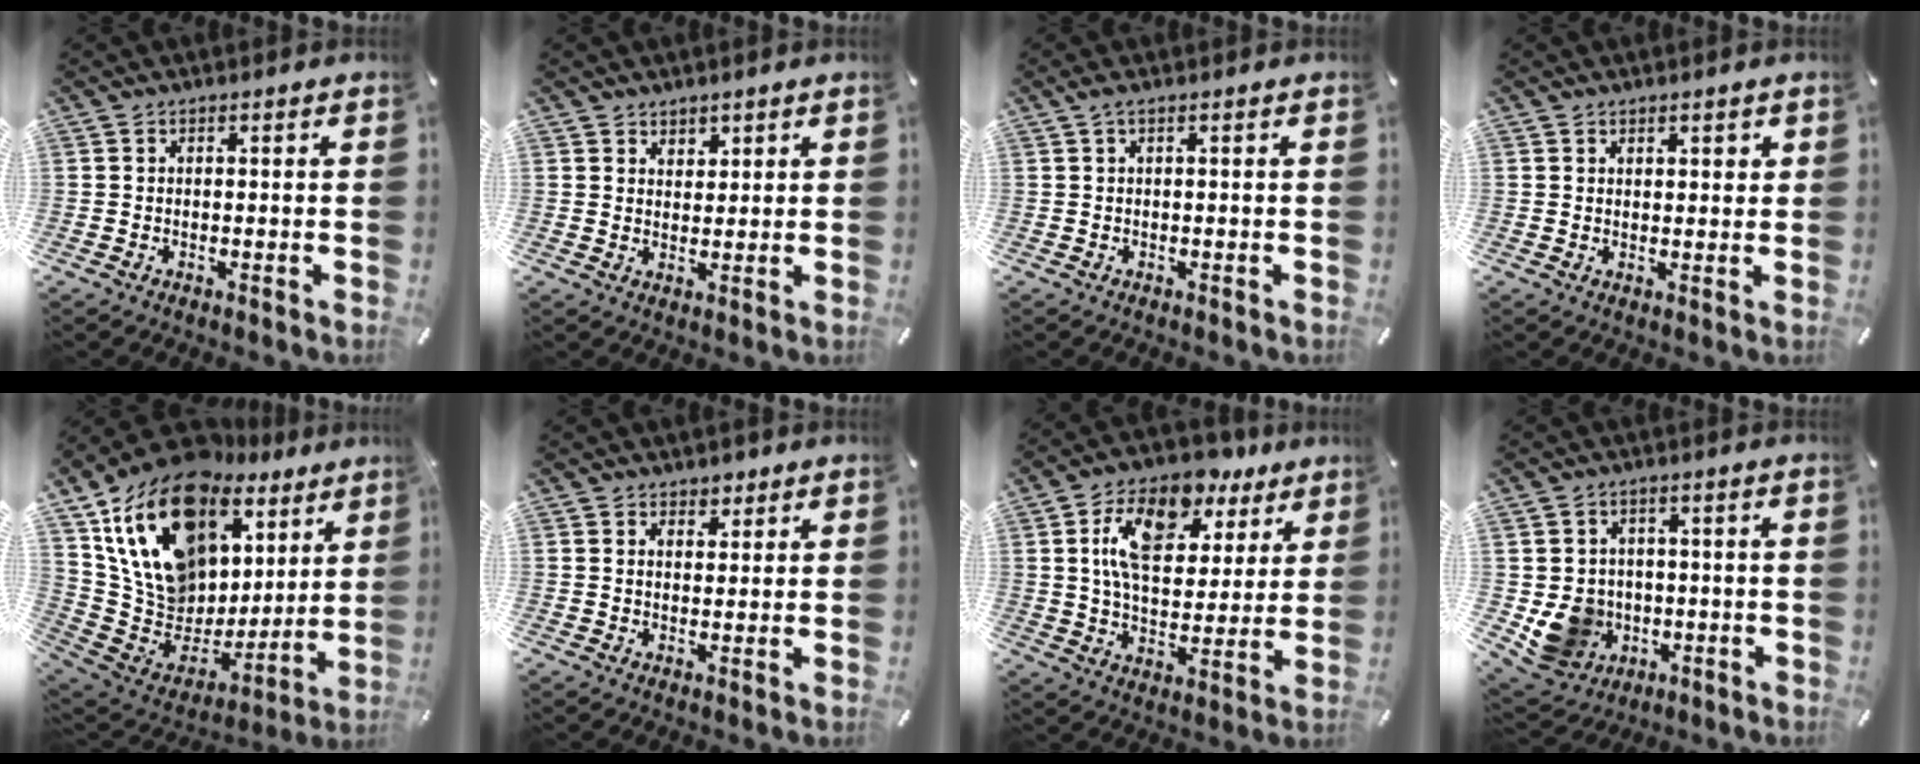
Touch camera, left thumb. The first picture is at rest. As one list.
[{"total": 3.1, "force": [2.1, 2.3, -0.2], "torque": [0.013, -0.007, 0.036]}, {"total": 1.2, "force": [0.3, 0.2, 1.1], "torque": [-0.023, 0.002, 0.005]}, {"total": 1.6, "force": [1.1, 1.0, 0.3], "torque": [0.002, -0.001, 0.019]}, {"total": 20.1, "force": [10.9, 13.8, 9.7], "torque": [-0.172, -0.088, 0.208]}, {"total": 3.0, "force": [1.7, 2.4, 0.3], "torque": [0.013, -0.004, 0.027]}, {"total": 14.8, "force": [7.0, 9.1, 9.4], "torque": [-0.158, -0.020, 0.126]}, {"total": 9.5, "force": [-0.8, 9.1, 2.7], "torque": [-0.075, -0.002, -0.009]}]